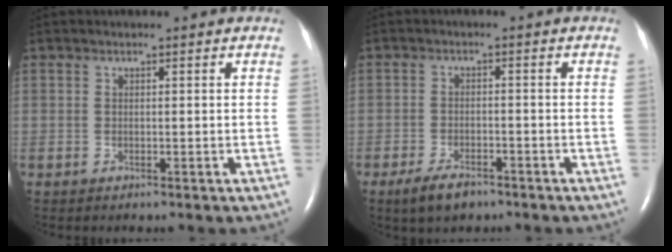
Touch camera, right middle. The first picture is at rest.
{"total": 4.7, "force": [-3.4, 1.8, 2.7], "torque": [-0.063, -0.006, -0.054]}